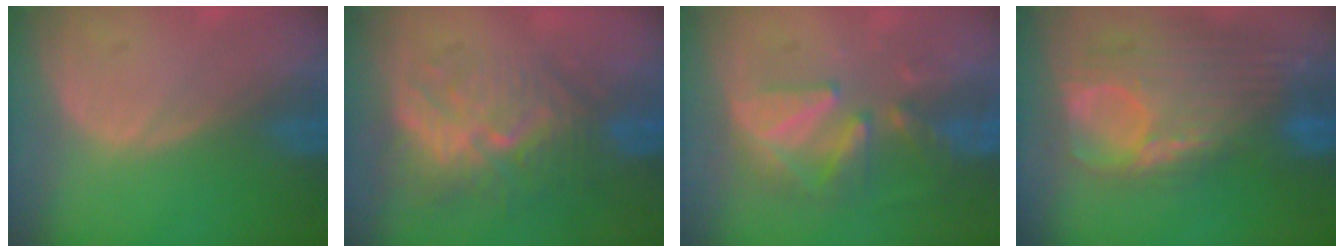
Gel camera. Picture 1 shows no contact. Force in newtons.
{"total": 10.0, "press": 8.6, "slide": 4.9}
{"total": 7.8, "press": 7.6, "slide": 1.4}
{"total": 12.7, "press": 10.7, "slide": 6.9}